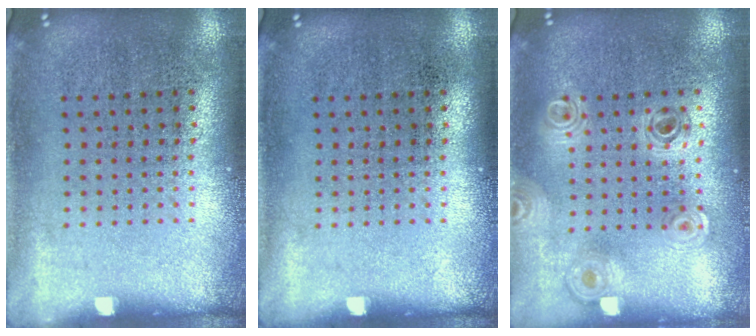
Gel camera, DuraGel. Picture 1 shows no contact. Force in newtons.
{"total": 0.0}
{"total": 0.8, "press": 0.8, "slide": 0.2}